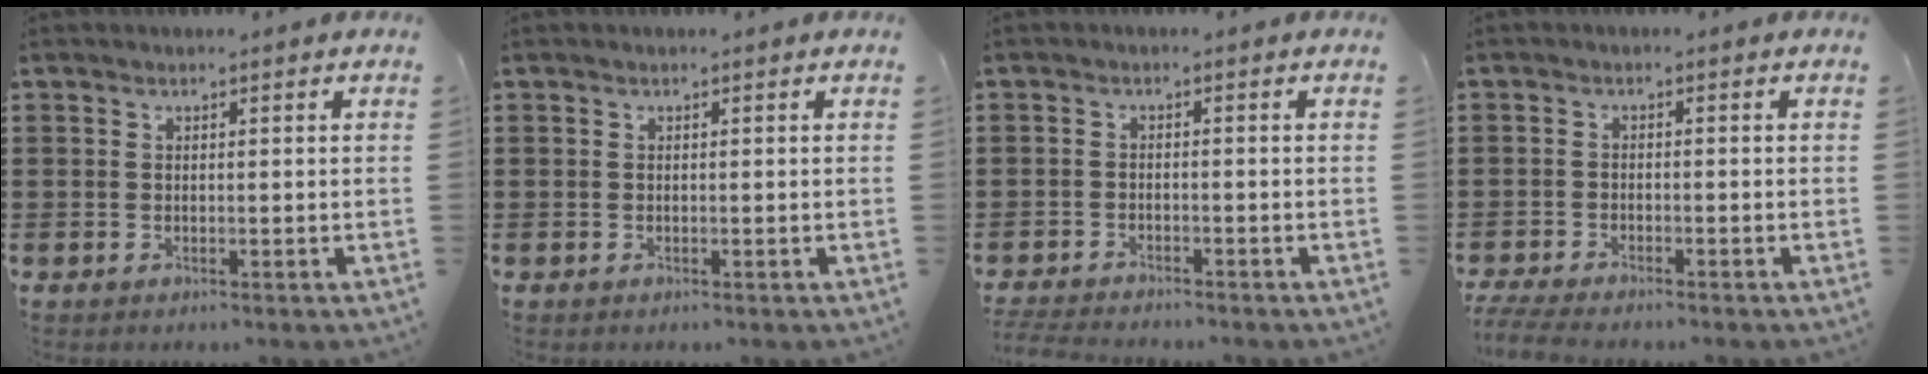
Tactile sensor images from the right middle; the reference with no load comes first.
{"total": 0.0}
{"total": 2.6, "force": [-2.6, 0.1, 0.3], "torque": [-0.015, -0.004, -0.057]}
{"total": 2.9, "force": [-2.7, 0.2, 0.9], "torque": [-0.029, -0.004, -0.060]}